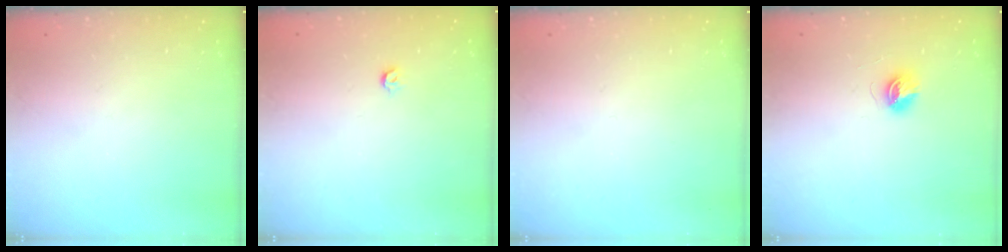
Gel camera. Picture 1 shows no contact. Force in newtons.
{"total": 3.6, "press": 3.6, "slide": 0.7}
{"total": 0.0}
{"total": 5.6, "press": 5.6, "slide": 0.5}